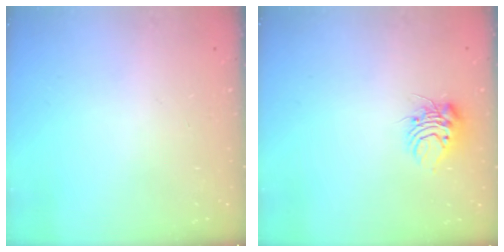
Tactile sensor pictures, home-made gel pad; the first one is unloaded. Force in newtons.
{"total": 6.9, "press": 6.9, "slide": 0.3}